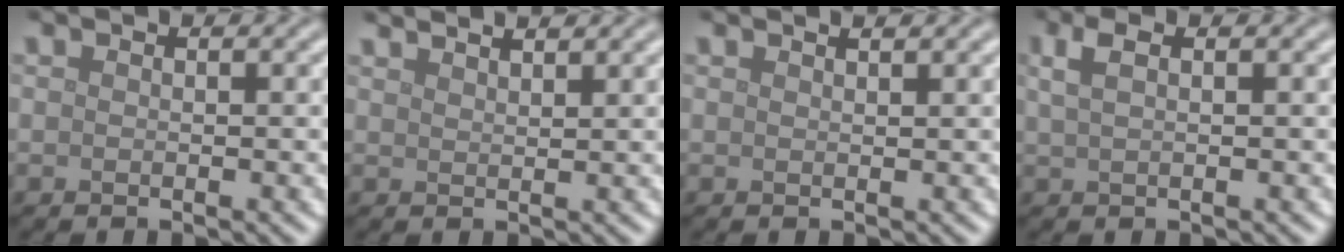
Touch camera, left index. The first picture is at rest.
{"total": 3.4, "force": [2.8, 1.1, 1.6], "torque": [-0.002, 0.020, 0.011]}
{"total": 1.2, "force": [1.0, 0.3, 0.6], "torque": [-0.005, 0.000, 0.006]}
{"total": 2.1, "force": [1.0, 0.8, 1.7], "torque": [-0.029, 0.008, 0.017]}